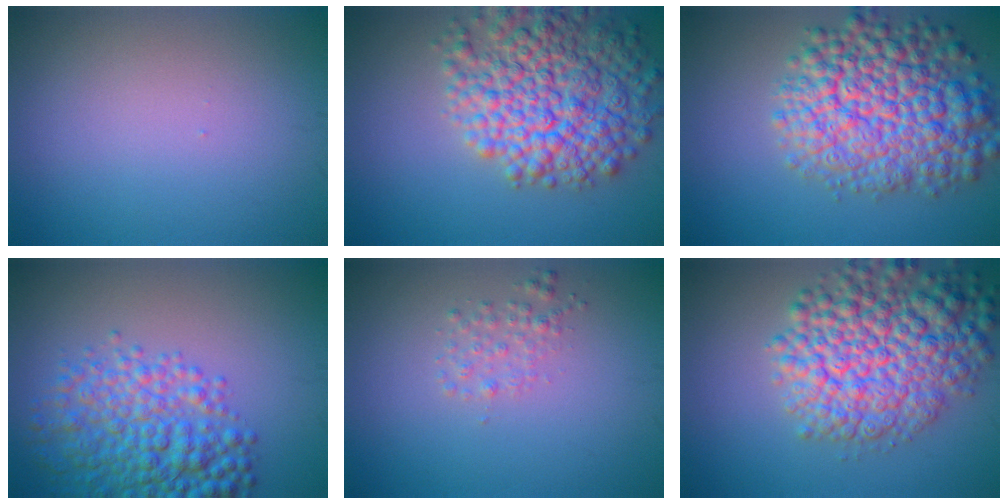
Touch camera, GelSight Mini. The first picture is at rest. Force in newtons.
{"total": 9.5, "press": 9.5, "slide": 0.4}
{"total": 10.4, "press": 10.4, "slide": 0.4}
{"total": 6.8, "press": 6.8, "slide": 0.2}
{"total": 1.5, "press": 1.5, "slide": 0.1}
{"total": 9.5, "press": 9.5, "slide": 0.4}